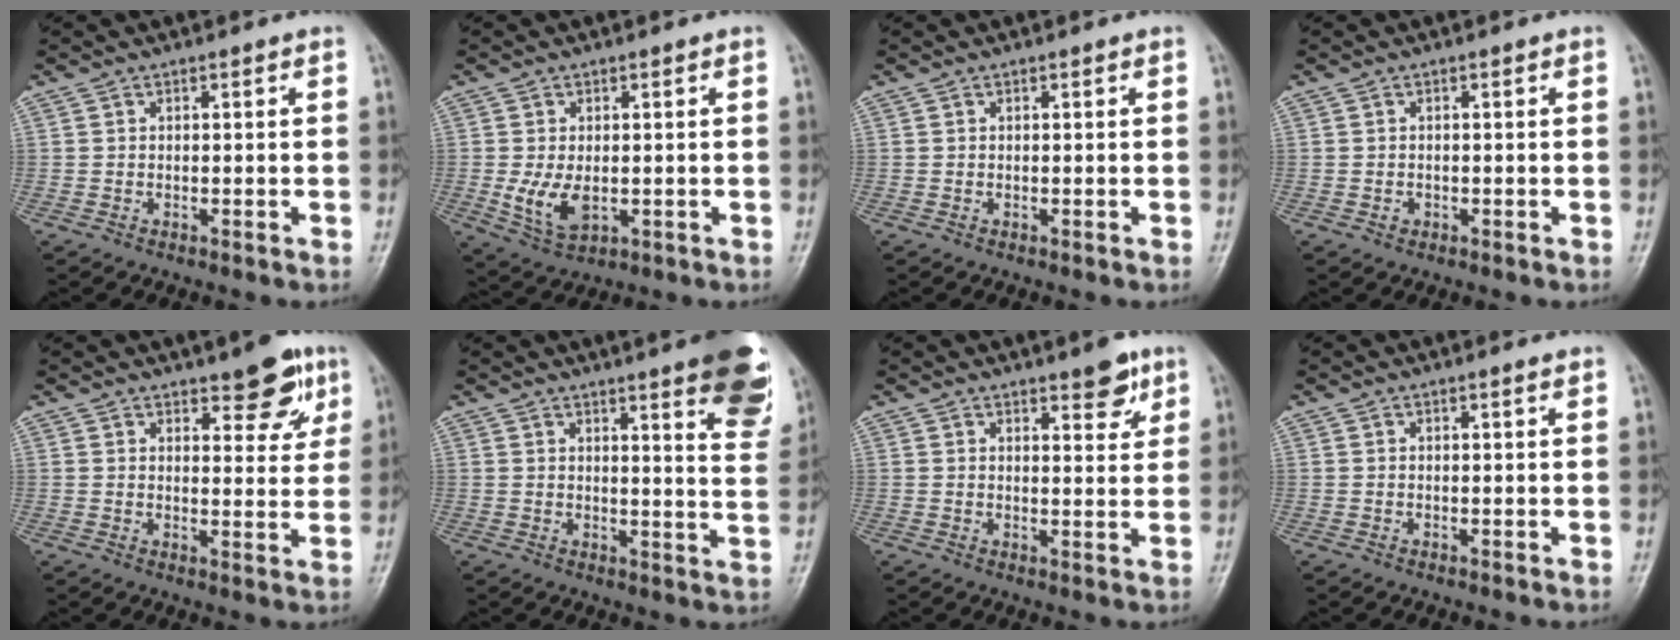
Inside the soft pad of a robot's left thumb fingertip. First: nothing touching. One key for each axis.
{"total": 6.4, "fx": -0.7, "fy": 3.9, "fz": 5.0, "tx": -0.093, "ty": -0.013, "tz": -0.003}
{"total": 0.0}
{"total": 0.9, "fx": -0.3, "fy": 0.8, "fz": 0.3, "tx": -0.002, "ty": 0.002, "tz": -0.004}
{"total": 8.4, "fx": 5.1, "fy": 3.5, "fz": 5.7, "tx": -0.041, "ty": -0.025, "tz": 0.065}
{"total": 15.5, "fx": 9.3, "fy": 3.1, "fz": 12.0, "tx": -0.120, "ty": -0.046, "tz": 0.103}
{"total": 5.4, "fx": 3.4, "fy": 2.0, "fz": 3.6, "tx": -0.029, "ty": -0.020, "tz": 0.043}
{"total": 0.8, "fx": 0.5, "fy": 0.0, "fz": 0.6, "tx": -0.009, "ty": -0.002, "tz": 0.008}